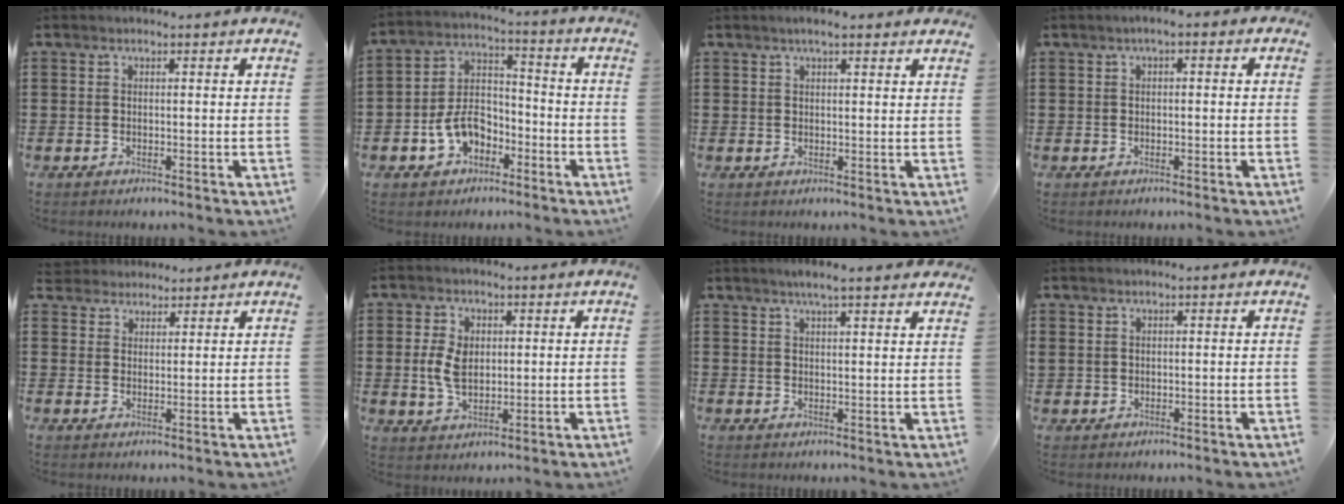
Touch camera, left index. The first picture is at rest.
{"total": 7.7, "force": [-3.6, 5.2, 4.4], "torque": [-0.103, 0.017, -0.071]}
{"total": 2.8, "force": [1.9, 0.4, 1.9], "torque": [-0.041, 0.004, 0.034]}
{"total": 1.5, "force": [-0.5, 0.4, 1.3], "torque": [-0.025, 0.001, -0.012]}
{"total": 3.0, "force": [2.7, 1.2, -0.5], "torque": [-0.005, -0.001, 0.051]}
{"total": 5.7, "force": [0.6, 3.7, 4.3], "torque": [-0.103, 0.008, 0.005]}
{"total": 3.7, "force": [3.1, 0.0, 2.0], "torque": [-0.046, -0.002, 0.056]}
{"total": 0.9, "force": [0.7, 0.5, 0.1], "torque": [-0.005, 0.003, 0.013]}